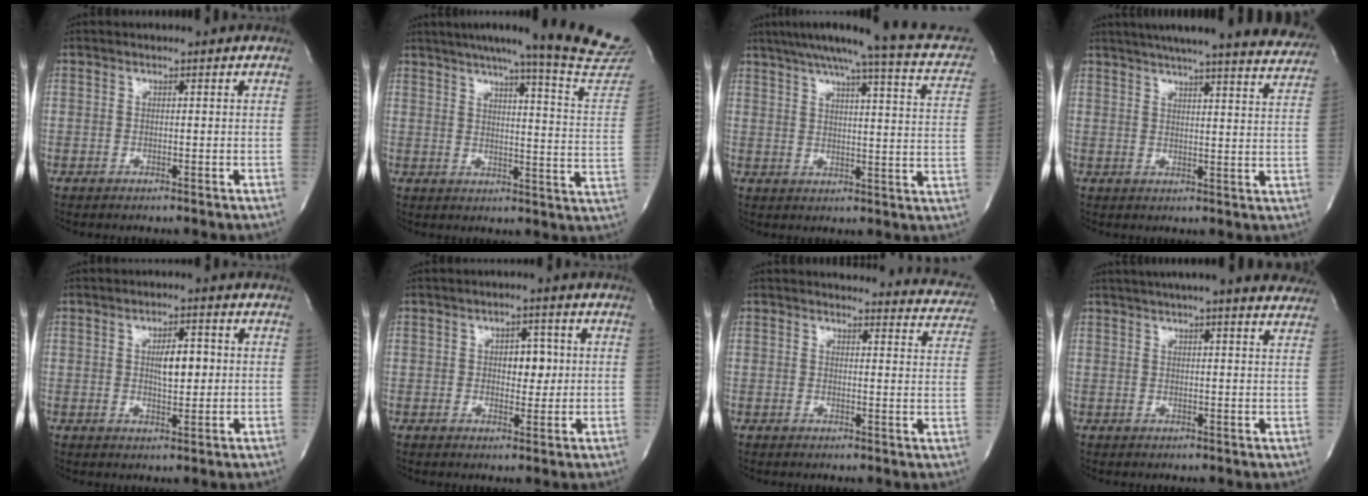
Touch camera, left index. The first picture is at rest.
{"total": 22.6, "force": [20.6, -1.2, 9.2], "torque": [-0.125, -0.095, 0.238]}
{"total": 19.4, "force": [15.8, 1.9, 11.1], "torque": [-0.160, -0.006, 0.184]}
{"total": 24.8, "force": [22.2, 2.0, 10.9], "torque": [-0.164, -0.042, 0.259]}
{"total": 4.8, "force": [0.6, 1.7, 4.4], "torque": [-0.070, 0.002, 0.010]}
{"total": 4.0, "force": [0.6, 2.3, 3.2], "torque": [-0.040, 0.003, 0.009]}
{"total": 15.1, "force": [14.6, 3.2, 1.7], "torque": [0.013, -0.063, 0.131]}
{"total": 16.8, "force": [14.9, 1.4, 7.8], "torque": [-0.116, 0.016, 0.174]}